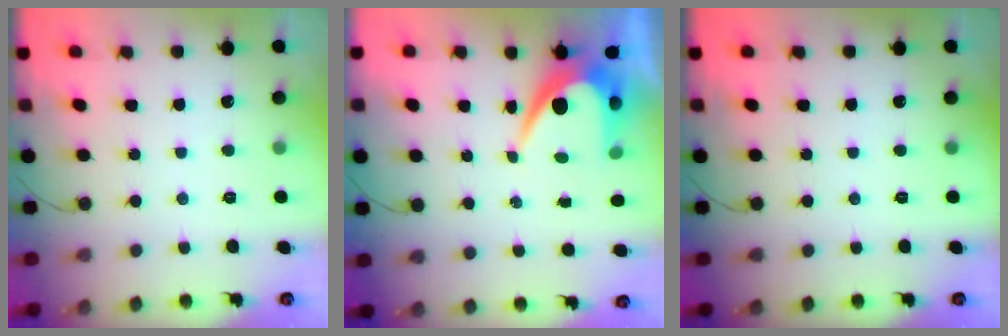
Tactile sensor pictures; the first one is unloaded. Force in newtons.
{"total": 8.1, "press": 8.1, "slide": 0.5}
{"total": 0.0}